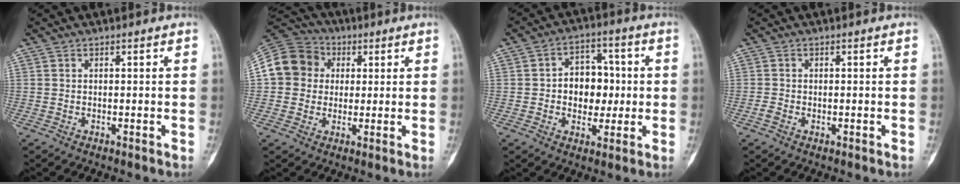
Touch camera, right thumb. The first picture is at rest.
{"total": 12.0, "force": [1.6, 11.0, 4.8], "torque": [-0.076, 0.022, 0.018]}
{"total": 9.9, "force": [0.0, 7.4, 6.7], "torque": [-0.046, 0.017, -0.002]}
{"total": 0.9, "force": [-0.4, 0.7, 0.4], "torque": [-0.013, 0.001, -0.011]}